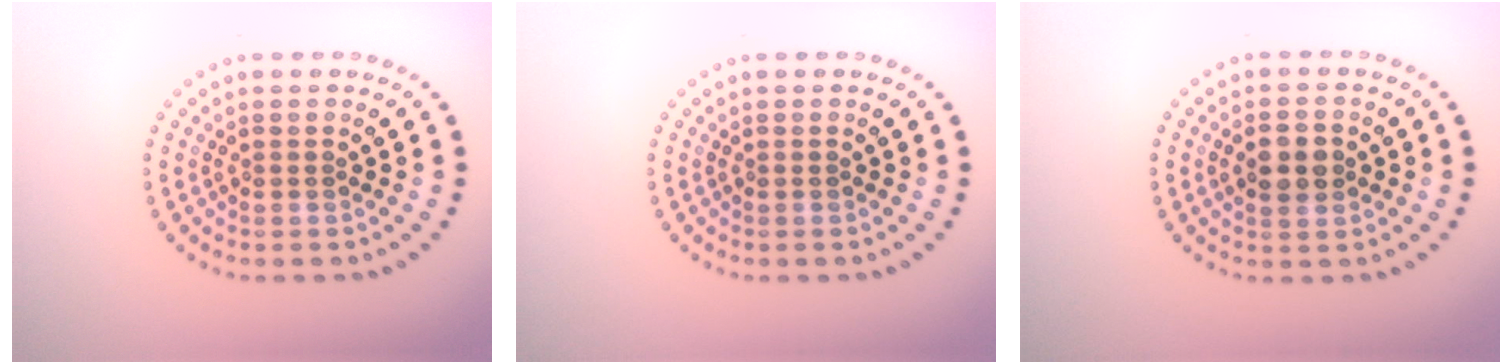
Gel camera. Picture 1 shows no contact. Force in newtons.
{"total": 0.0}
{"total": 2.7, "press": 2.7, "slide": 0.3}